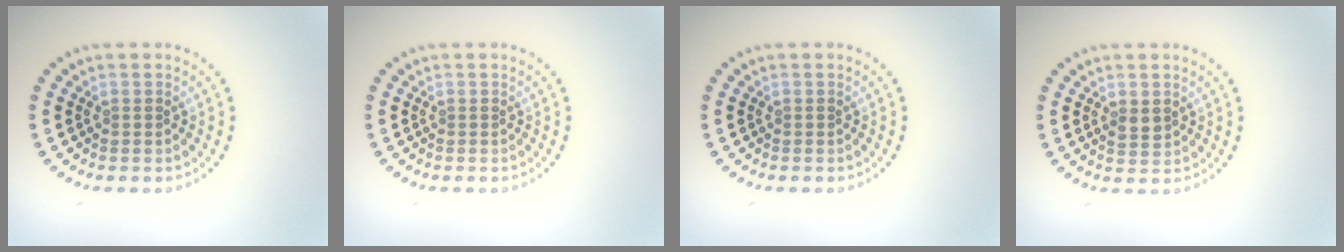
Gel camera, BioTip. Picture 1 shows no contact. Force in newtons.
{"total": 0.0}
{"total": 0.0}
{"total": 1.4, "press": 1.4, "slide": 0.2}